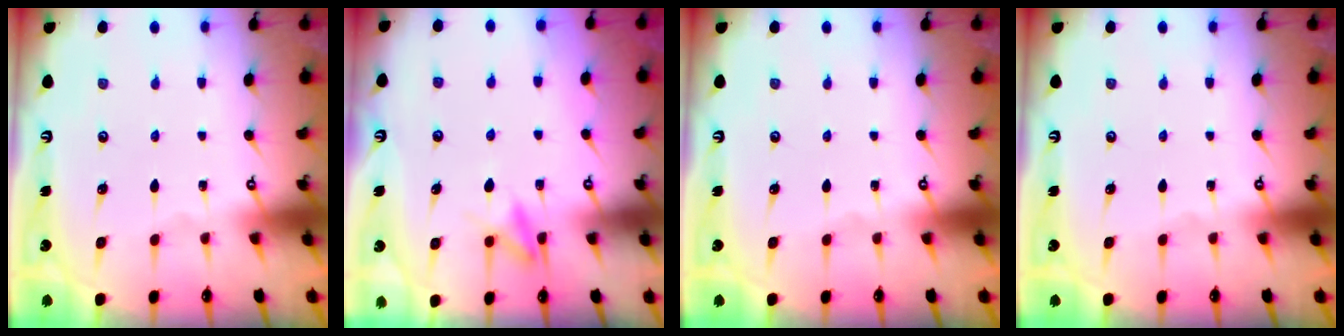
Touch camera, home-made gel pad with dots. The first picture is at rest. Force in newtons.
{"total": 9.9, "press": 9.8, "slide": 1.4}
{"total": 0.0}
{"total": 0.0}